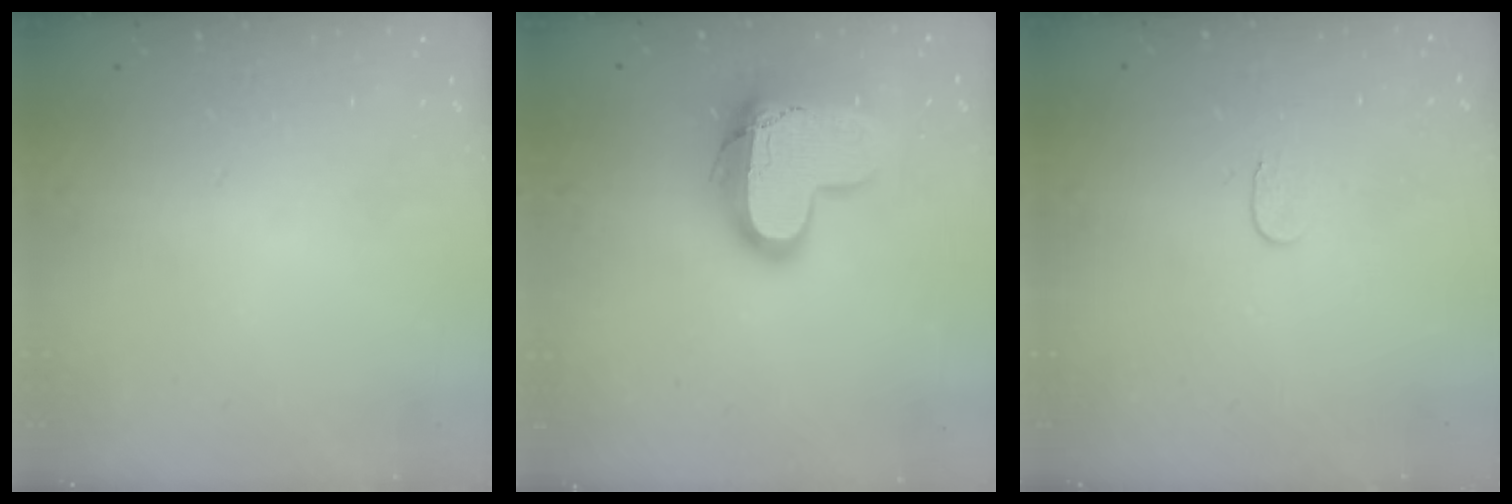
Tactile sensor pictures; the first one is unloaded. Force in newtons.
{"total": 16.2, "press": 16.1, "slide": 1.3}
{"total": 3.7, "press": 3.7, "slide": 0.4}